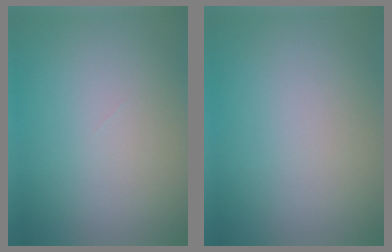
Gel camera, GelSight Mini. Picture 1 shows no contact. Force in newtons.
{"total": 0.0}